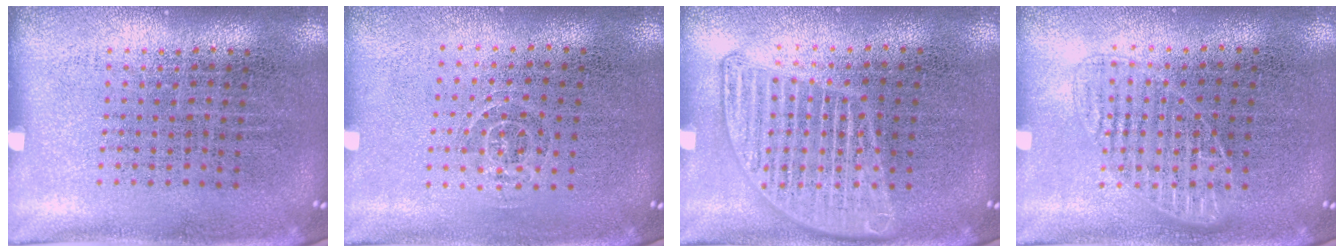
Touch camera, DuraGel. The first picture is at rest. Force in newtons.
{"total": 0.8, "press": 0.5, "slide": 0.6}
{"total": 2.5, "press": 2.5, "slide": 0.2}
{"total": 1.8, "press": 1.7, "slide": 0.4}